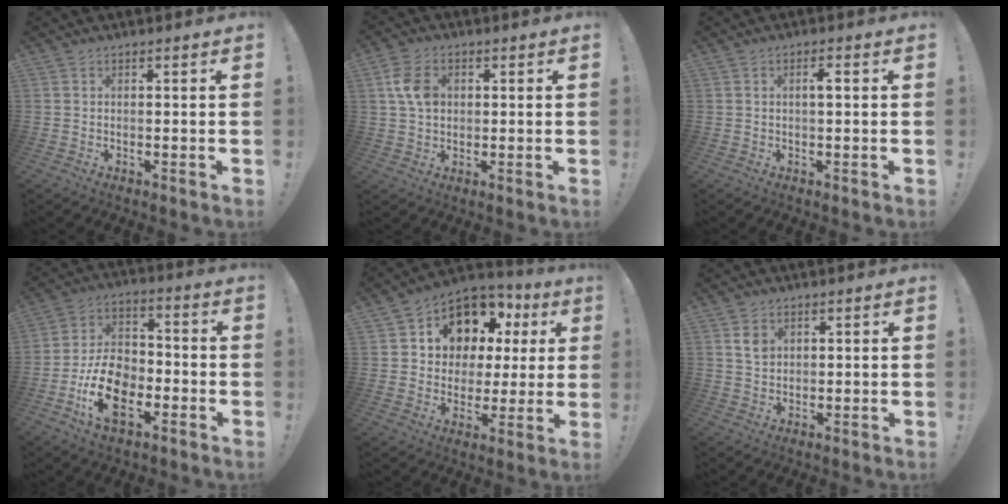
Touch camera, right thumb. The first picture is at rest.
{"total": 8.2, "force": [1.6, 6.0, 5.3], "torque": [-0.094, 0.006, 0.030]}
{"total": 2.3, "force": [0.1, 0.3, 2.2], "torque": [-0.031, 0.002, -0.006]}
{"total": 15.2, "force": [-6.2, 9.8, 9.8], "torque": [-0.172, 0.042, -0.107]}
{"total": 10.9, "force": [5.9, 8.3, 3.9], "torque": [-0.061, -0.052, 0.120]}
{"total": 4.3, "force": [1.6, 3.4, 2.0], "torque": [-0.014, -0.007, 0.027]}